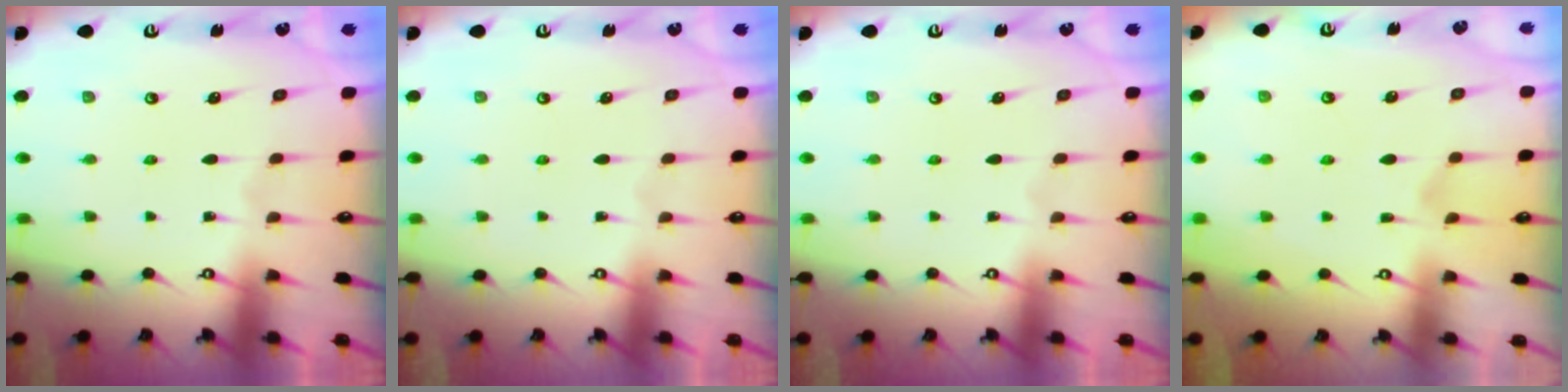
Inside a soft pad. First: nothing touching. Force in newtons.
{"total": 0.0}
{"total": 0.0}
{"total": 3.8, "press": 3.7, "slide": 1.0}